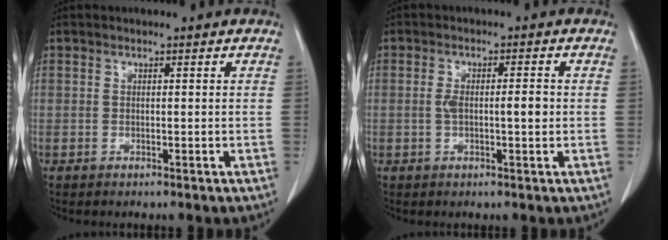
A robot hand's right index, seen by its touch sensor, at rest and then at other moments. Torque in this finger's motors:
{"motor_torque": [0.64, -0.23, 0.30, 0.08]}